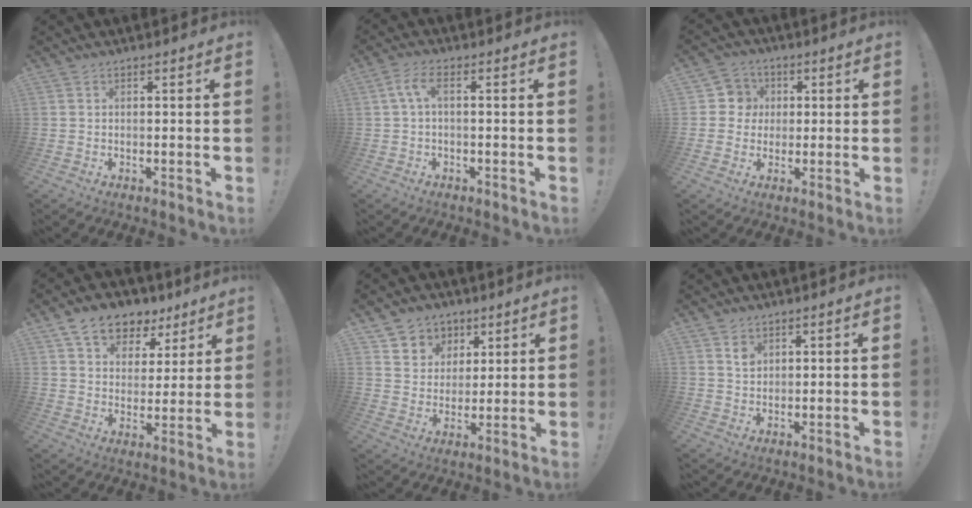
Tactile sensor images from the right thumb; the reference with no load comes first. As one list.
[{"total": 4.9, "force": [0.6, 1.6, 4.6], "torque": [-0.093, 0.001, 0.011]}, {"total": 6.7, "force": [0.5, 6.6, 1.2], "torque": [-0.010, -0.001, 0.011]}, {"total": 12.0, "force": [8.2, 7.7, 4.4], "torque": [-0.068, -0.050, 0.154]}, {"total": 8.0, "force": [3.8, 6.9, 1.0], "torque": [-0.012, -0.035, 0.078]}, {"total": 3.0, "force": [1.8, 2.1, 1.3], "torque": [0.001, -0.014, 0.027]}]